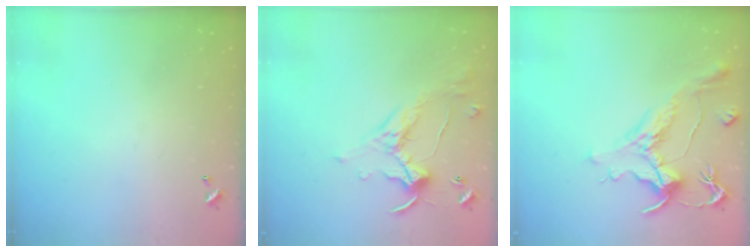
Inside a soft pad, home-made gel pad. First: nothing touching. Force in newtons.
{"total": 1.1, "press": 1.1, "slide": 0.1}
{"total": 1.1, "press": 0.0, "slide": 1.1}